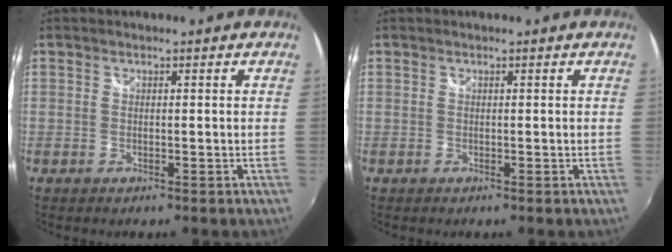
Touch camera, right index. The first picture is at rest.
{"total": 0.0}